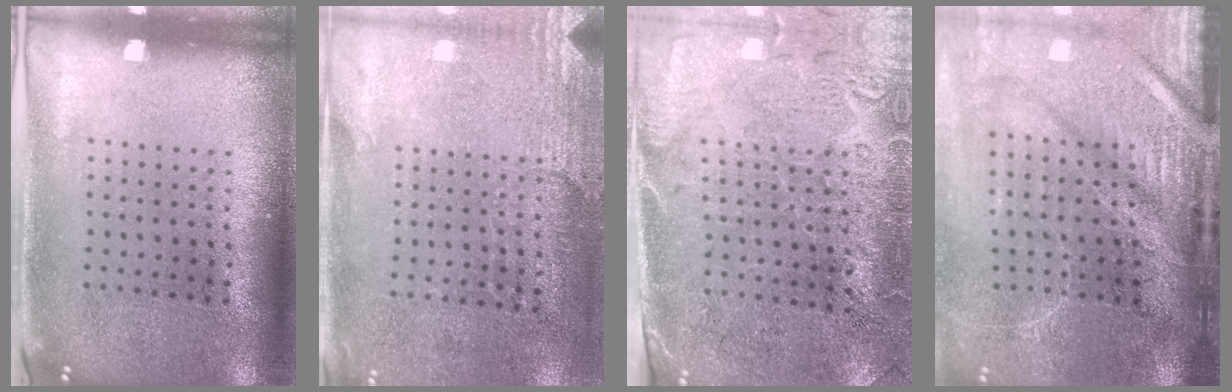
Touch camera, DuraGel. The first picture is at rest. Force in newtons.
{"total": 2.6, "press": 2.3, "slide": 1.2}
{"total": 2.9, "press": 2.6, "slide": 1.2}
{"total": 4.5, "press": 3.7, "slide": 2.5}